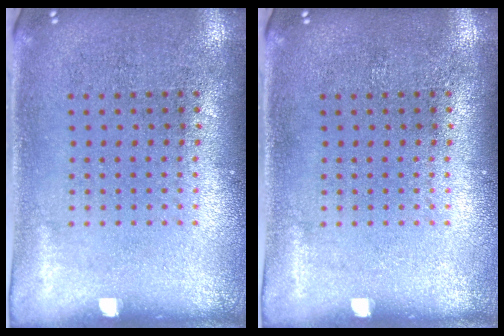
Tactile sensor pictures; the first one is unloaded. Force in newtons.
{"total": 0.0}